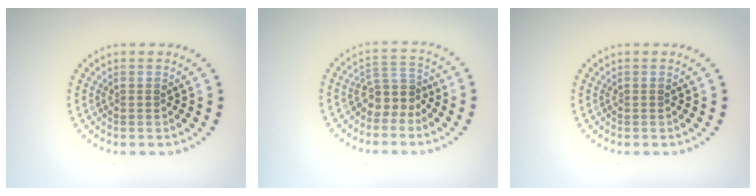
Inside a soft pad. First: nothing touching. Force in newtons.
{"total": 2.7, "press": 2.0, "slide": 1.8}
{"total": 0.0}